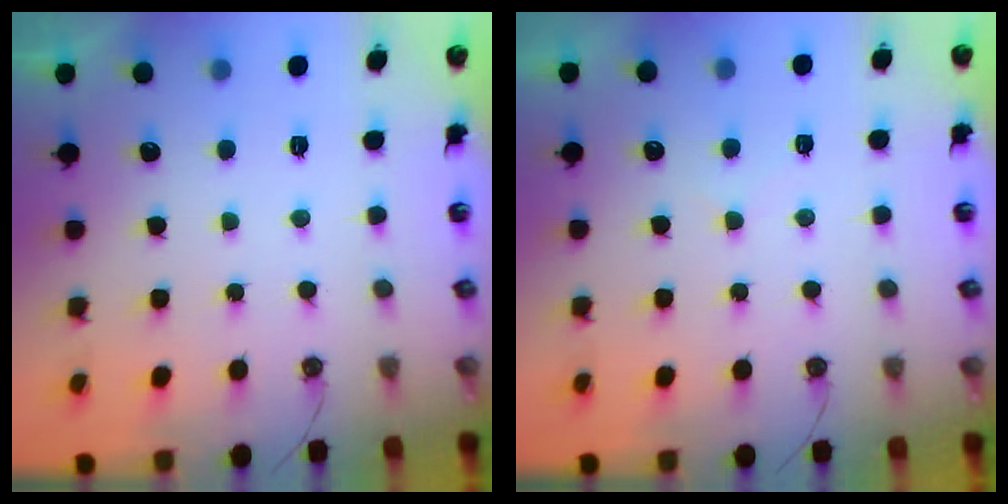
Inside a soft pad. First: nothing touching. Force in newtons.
{"total": 3.9, "press": 3.9, "slide": 0.5}